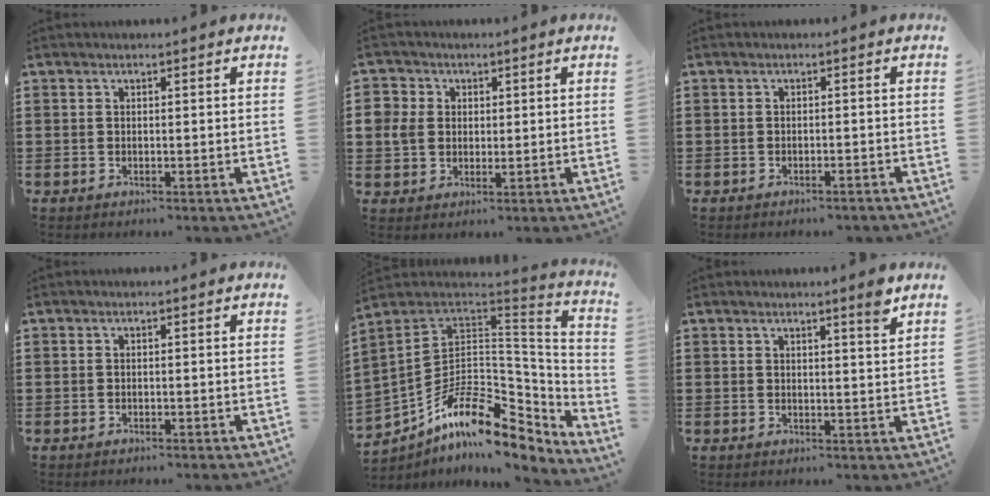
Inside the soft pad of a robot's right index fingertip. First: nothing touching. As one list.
[{"total": 4.2, "force": [0.6, 3.8, 1.8], "torque": [-0.063, 0.007, 0.007]}, {"total": 0.9, "force": [-0.9, 0.0, 0.1], "torque": [-0.006, -0.001, -0.018]}, {"total": 0.5, "force": [-0.5, 0.1, 0.1], "torque": [-0.004, -0.002, -0.010]}, {"total": 13.9, "force": [-7.2, 7.1, 9.6], "torque": [-0.173, 0.001, -0.132]}, {"total": 2.8, "force": [2.1, -0.3, 1.9], "torque": [-0.033, -0.005, 0.035]}]